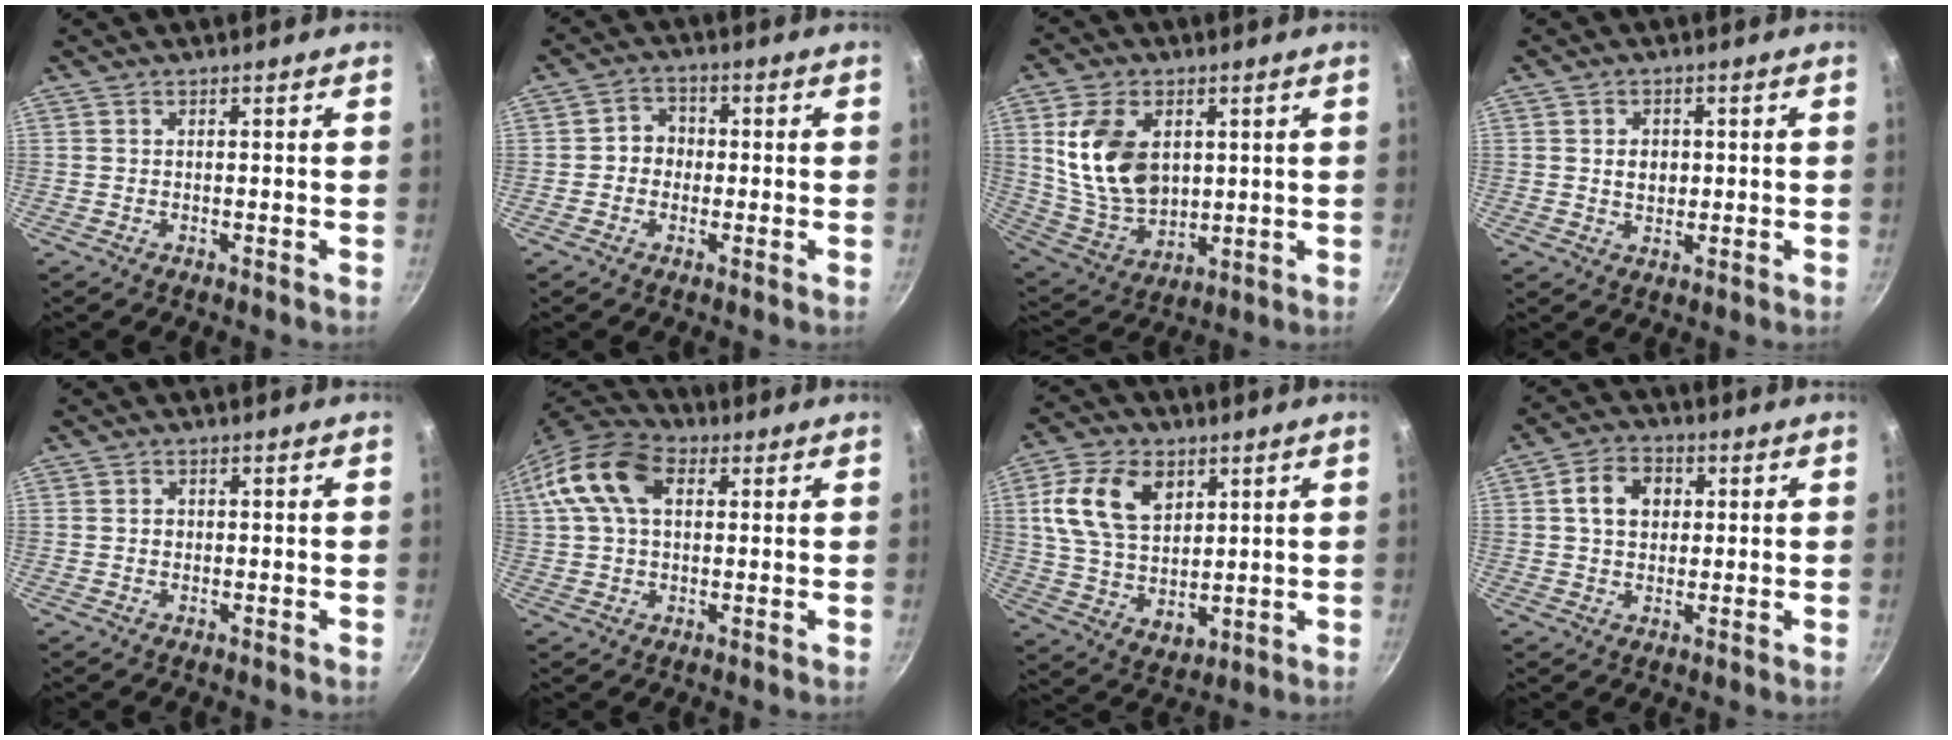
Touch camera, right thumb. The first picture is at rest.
{"total": 4.4, "force": [-0.4, 4.0, 1.8], "torque": [0.002, 0.009, -0.015]}
{"total": 15.5, "force": [3.3, 10.6, 10.8], "torque": [-0.180, -0.025, 0.076]}
{"total": 3.7, "force": [0.4, 3.0, 2.2], "torque": [-0.018, -0.002, 0.008]}
{"total": 1.2, "force": [0.1, 1.1, 0.4], "torque": [-0.003, 0.002, 0.000]}
{"total": 13.8, "force": [3.8, 8.8, 10.0], "torque": [-0.182, 0.022, 0.053]}
{"total": 16.2, "force": [5.0, 11.3, 10.5], "torque": [-0.161, -0.015, 0.101]}
{"total": 7.5, "force": [1.7, 5.9, 4.4], "torque": [-0.052, 0.006, 0.020]}